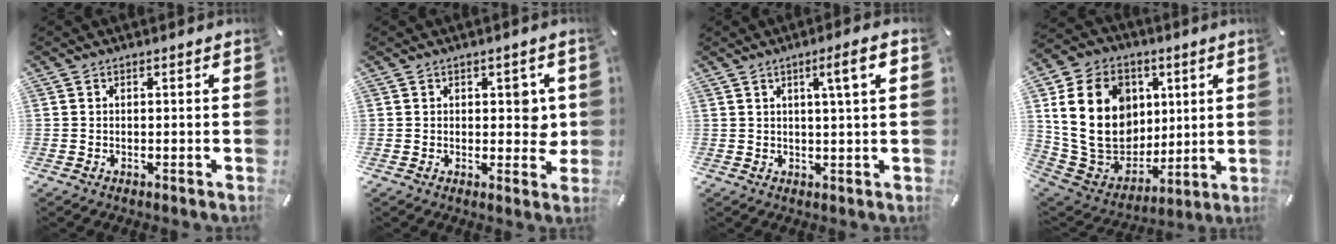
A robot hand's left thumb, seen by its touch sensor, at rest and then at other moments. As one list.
[{"total": 5.2, "force": [1.1, 3.5, 3.6], "torque": [-0.023, -0.007, 0.010]}, {"total": 6.7, "force": [2.7, 0.6, 6.0], "torque": [-0.105, -0.003, 0.038]}, {"total": 23.0, "force": [5.2, 18.4, 12.8], "torque": [-0.233, -0.022, 0.109]}]